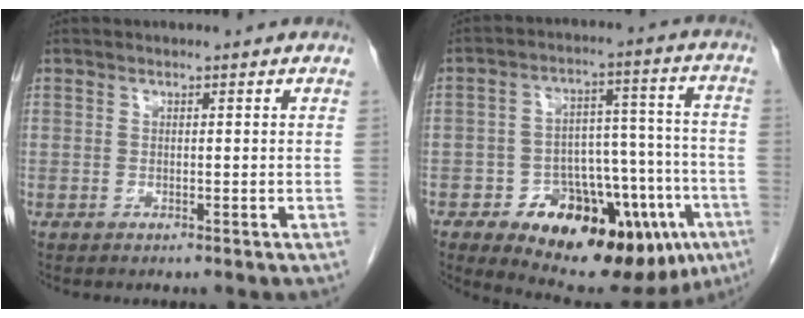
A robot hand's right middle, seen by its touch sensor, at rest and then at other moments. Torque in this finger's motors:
{"motor_torque": [1.11, -1.03, 0.34, 0.07]}